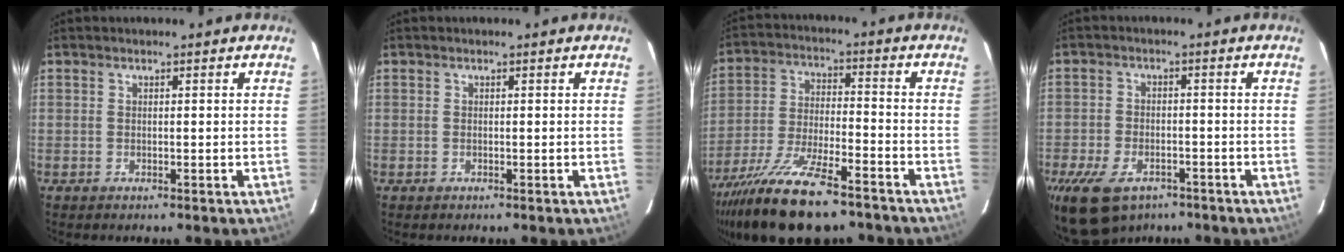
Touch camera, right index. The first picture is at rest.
{"total": 0.0}
{"total": 19.4, "force": [-14.7, 5.4, 11.6], "torque": [-0.233, -0.044, -0.251]}
{"total": 12.1, "force": [-7.8, 6.9, 6.3], "torque": [-0.153, -0.016, -0.129]}